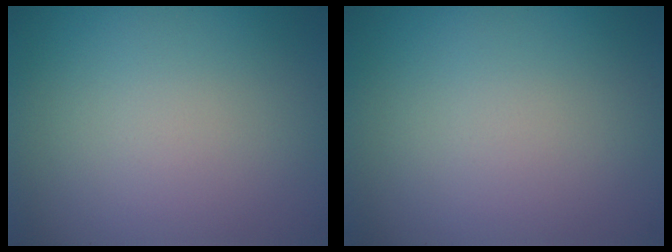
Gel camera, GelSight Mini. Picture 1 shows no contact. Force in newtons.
{"total": 0.0}